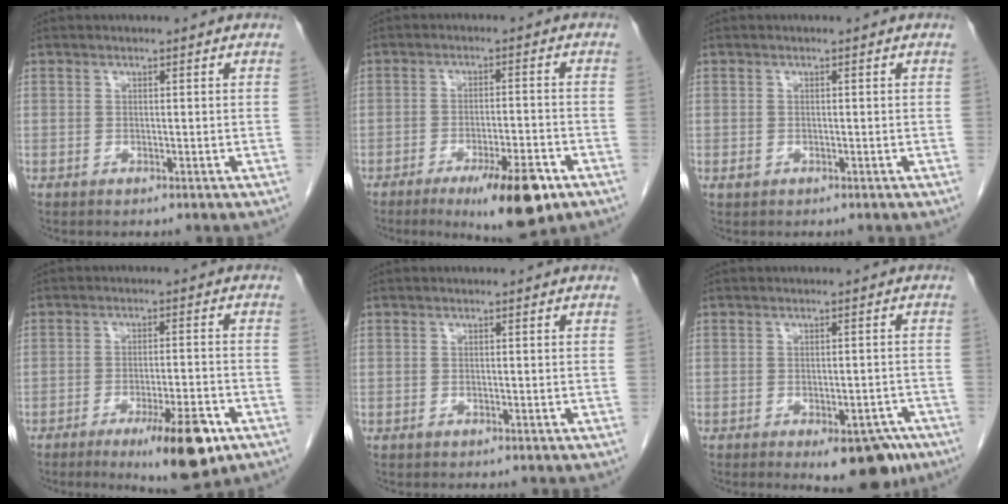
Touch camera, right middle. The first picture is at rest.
{"total": 10.4, "force": [-6.0, 1.7, 8.2], "torque": [-0.127, -0.016, -0.087]}
{"total": 0.7, "force": [-0.3, 0.6, 0.3], "torque": [-0.007, 0.001, -0.003]}
{"total": 10.4, "force": [-5.8, 1.6, 8.5], "torque": [-0.130, -0.017, -0.081]}
{"total": 0.0}
{"total": 8.1, "force": [-5.3, 3.2, 5.3], "torque": [-0.051, 0.002, -0.066]}